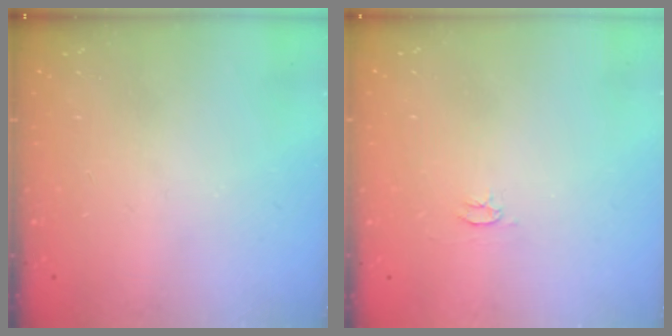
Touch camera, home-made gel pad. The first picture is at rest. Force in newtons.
{"total": 2.6, "press": 2.6, "slide": 0.3}